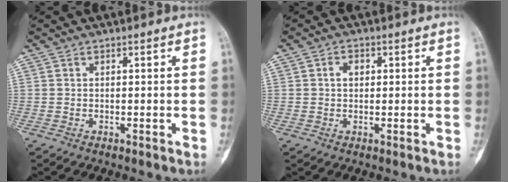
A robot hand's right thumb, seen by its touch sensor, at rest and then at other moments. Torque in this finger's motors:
{"motor_torque": [0.05, 0.03, 0.47, -0.07, 0.01]}